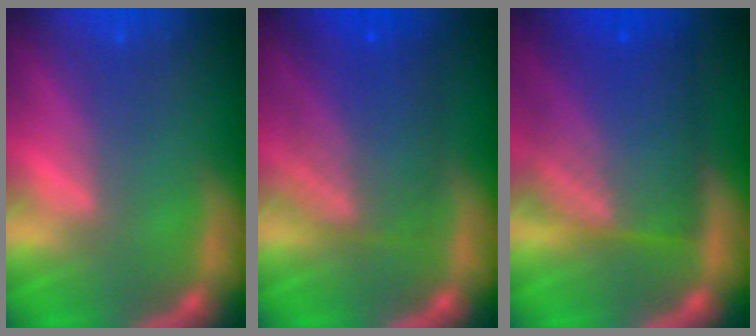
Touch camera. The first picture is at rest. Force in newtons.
{"total": 7.1}
{"total": 10.1}